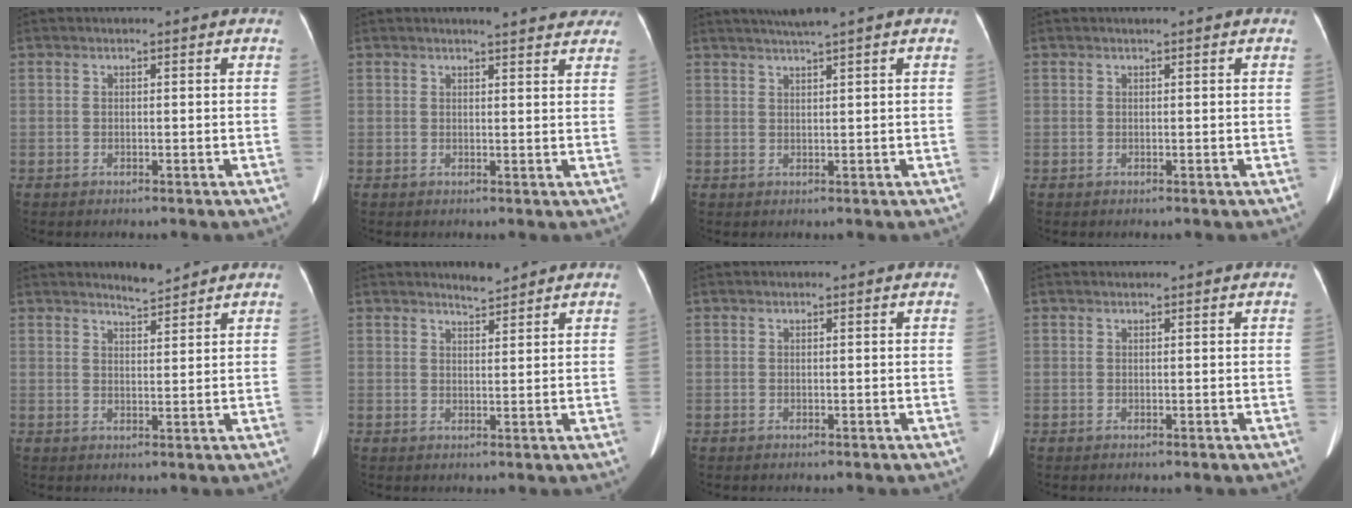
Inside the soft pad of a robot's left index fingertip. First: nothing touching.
{"total": 9.3, "force": [8.4, 1.6, 3.6], "torque": [-0.028, -0.001, 0.078]}
{"total": 3.5, "force": [2.8, -1.0, 1.9], "torque": [-0.034, 0.010, 0.053]}
{"total": 0.0}
{"total": 2.6, "force": [2.6, -0.1, 0.3], "torque": [-0.010, -0.005, 0.047]}
{"total": 1.4, "force": [1.3, -0.2, 0.3], "torque": [-0.009, -0.001, 0.026]}
{"total": 0.0}
{"total": 0.0}